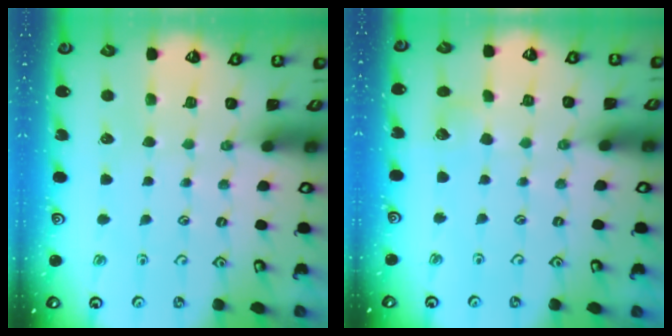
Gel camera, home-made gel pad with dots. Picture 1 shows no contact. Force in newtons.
{"total": 5.4, "press": 5.4, "slide": 0.7}